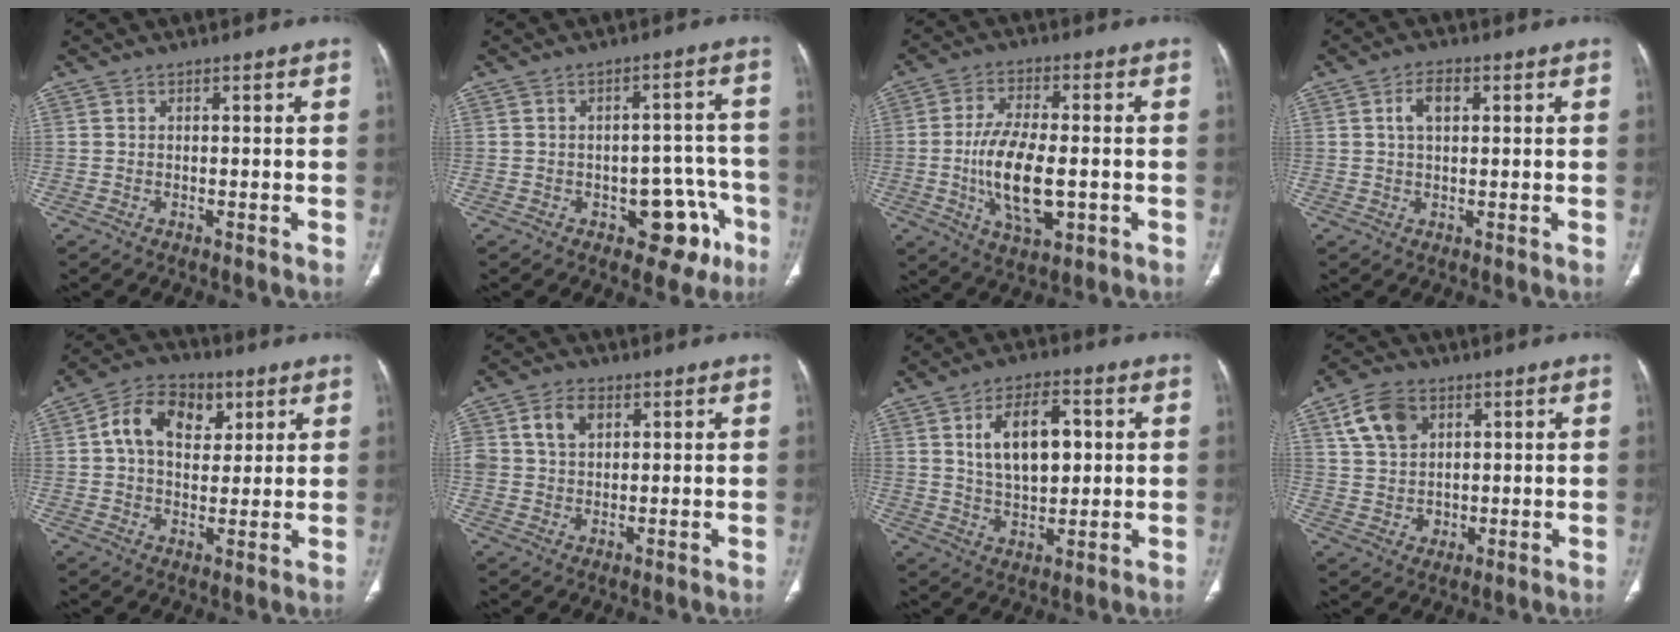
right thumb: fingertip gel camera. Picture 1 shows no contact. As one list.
[{"total": 10.3, "force": [-4.7, 6.3, 6.7], "torque": [-0.033, 0.040, -0.050]}, {"total": 13.1, "force": [-1.9, 6.0, 11.4], "torque": [-0.208, -0.003, -0.029]}, {"total": 4.2, "force": [1.2, 2.3, 3.2], "torque": [-0.057, 0.006, 0.020]}, {"total": 12.3, "force": [3.9, 8.6, 7.9], "torque": [-0.101, 0.003, 0.059]}, {"total": 5.9, "force": [2.0, 4.3, 3.4], "torque": [-0.045, -0.001, 0.039]}, {"total": 11.8, "force": [2.7, 6.7, 9.4], "torque": [-0.132, -0.004, 0.048]}, {"total": 9.5, "force": [3.7, 7.3, 4.9], "torque": [-0.071, -0.009, 0.076]}]